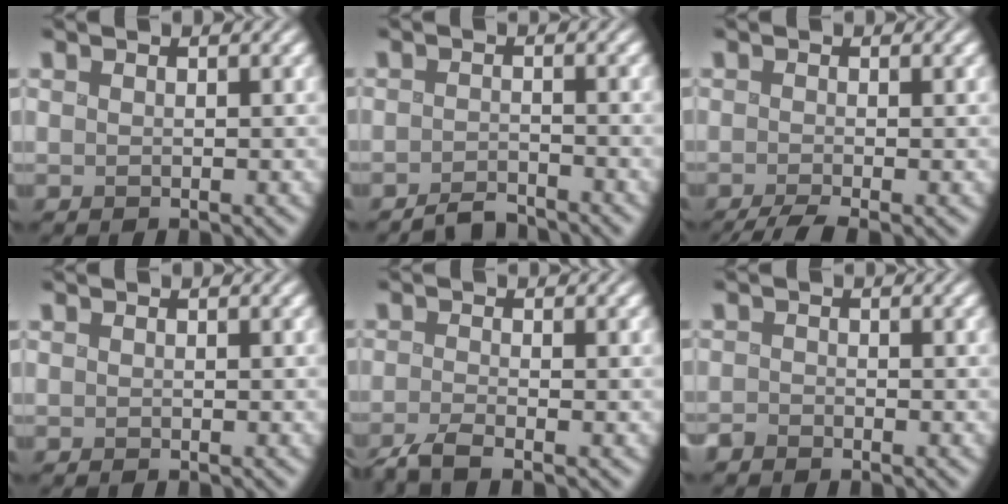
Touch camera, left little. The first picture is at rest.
{"total": 2.4, "force": [-2.4, 0.2, 0.2], "torque": [0.004, 0.003, -0.048]}
{"total": 2.2, "force": [-1.7, 0.3, 1.4], "torque": [-0.022, -0.004, -0.037]}
{"total": 0.0}
{"total": 3.1, "force": [-2.2, 0.5, 2.1], "torque": [-0.035, -0.008, -0.054]}
{"total": 1.4, "force": [-1.3, 0.3, -0.1], "torque": [0.009, -0.003, -0.030]}